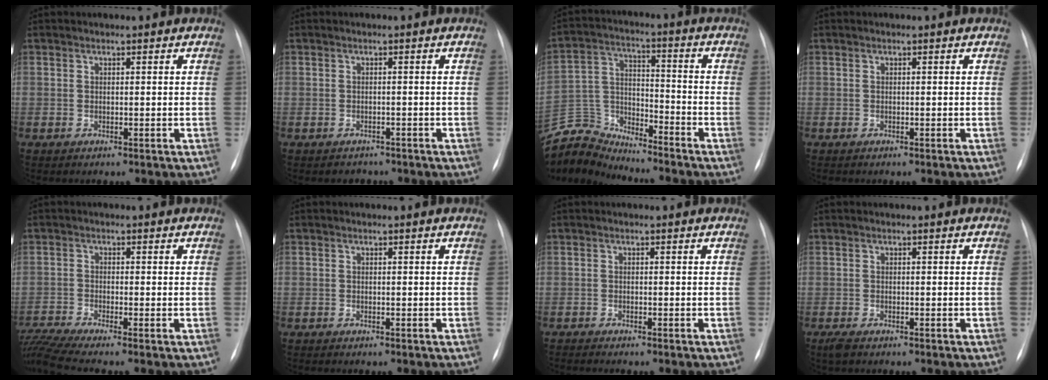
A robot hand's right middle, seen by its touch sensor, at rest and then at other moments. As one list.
[{"total": 1.6, "force": [-1.3, 1.0, -0.3], "torque": [-0.002, 0.003, -0.019]}, {"total": 9.5, "force": [-9.3, 0.7, -1.7], "torque": [0.028, 0.036, -0.182]}, {"total": 0.0}, {"total": 6.6, "force": [-5.6, -1.2, 3.2], "torque": [-0.078, -0.006, -0.106]}, {"total": 0.0}, {"total": 1.3, "force": [-1.2, -0.2, 0.4], "torque": [-0.007, -0.004, -0.020]}, {"total": 1.7, "force": [-1.2, 0.6, 1.0], "torque": [-0.024, -0.004, -0.020]}]